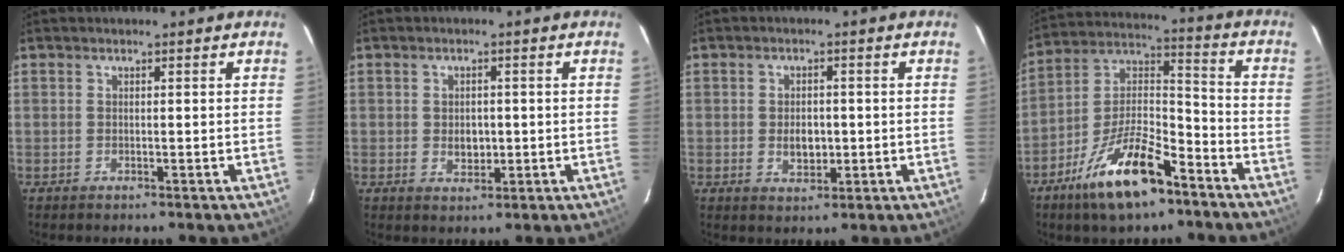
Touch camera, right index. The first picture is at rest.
{"total": 3.2, "force": [-0.2, 2.5, 2.0], "torque": [-0.031, 0.003, -0.001]}
{"total": 4.0, "force": [-0.4, 2.8, 2.9], "torque": [-0.048, 0.002, -0.003]}
{"total": 16.4, "force": [-10.4, 5.7, 11.4], "torque": [-0.224, 0.004, -0.183]}